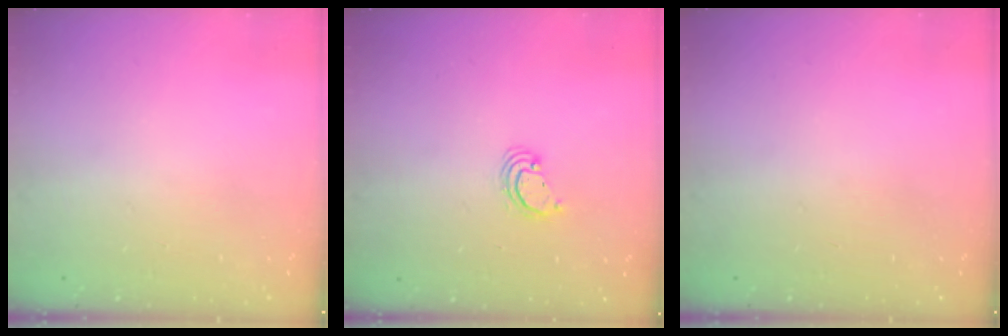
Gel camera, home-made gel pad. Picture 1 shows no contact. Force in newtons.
{"total": 2.8, "press": 2.8, "slide": 0.2}
{"total": 0.0}